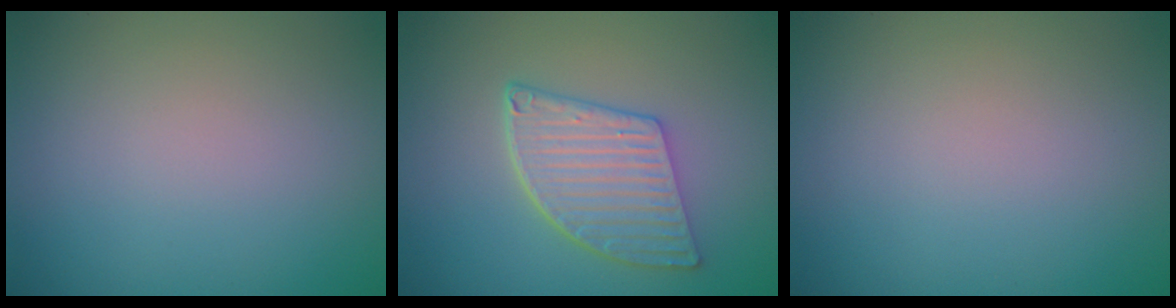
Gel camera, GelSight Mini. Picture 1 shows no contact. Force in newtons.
{"total": 5.4, "press": 4.2, "slide": 3.3}
{"total": 0.0}